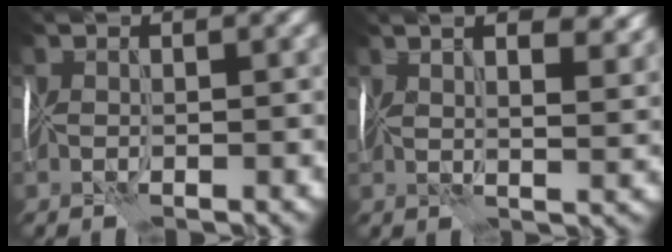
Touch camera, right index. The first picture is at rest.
{"total": 10.8, "force": [6.1, 4.8, 7.6], "torque": [-0.068, 0.045, 0.060]}